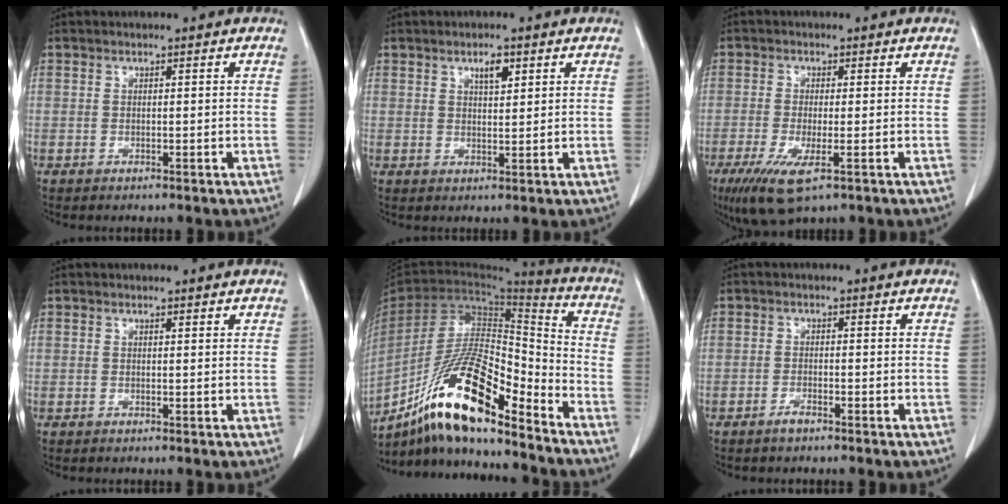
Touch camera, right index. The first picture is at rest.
{"total": 3.1, "force": [1.8, 1.2, 2.2], "torque": [-0.036, -0.003, 0.031]}
{"total": 7.0, "force": [-3.4, 1.5, 6.0], "torque": [-0.117, -0.021, -0.055]}
{"total": 0.5, "force": [0.5, 0.1, 0.2], "torque": [-0.005, -0.001, 0.004]}
{"total": 19.2, "force": [-13.2, 3.4, 13.6], "torque": [-0.269, -0.007, -0.239]}
{"total": 1.5, "force": [-1.2, 0.3, 0.9], "torque": [-0.019, 0.000, -0.023]}